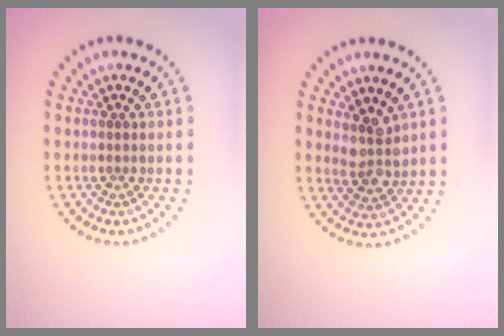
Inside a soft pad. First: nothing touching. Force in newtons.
{"total": 2.9, "press": 2.6, "slide": 1.2}